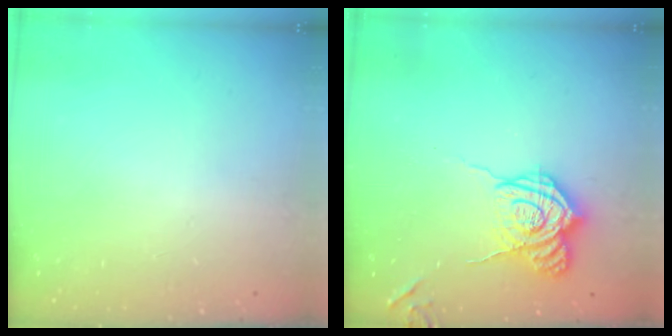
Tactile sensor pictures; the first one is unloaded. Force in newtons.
{"total": 13.6, "press": 13.6, "slide": 1.1}